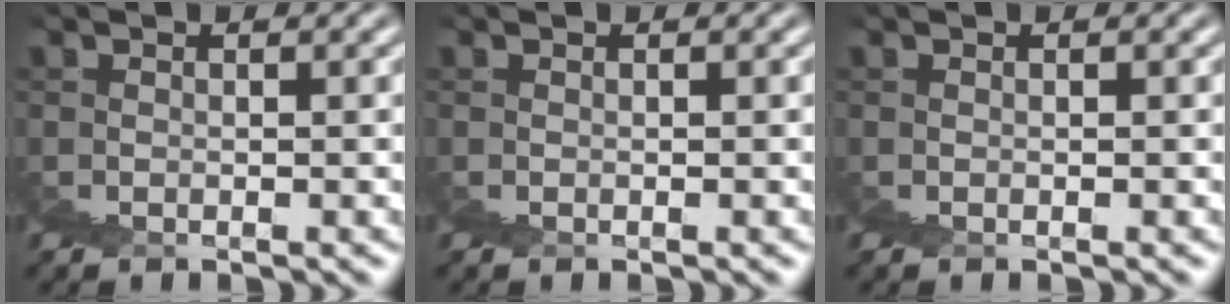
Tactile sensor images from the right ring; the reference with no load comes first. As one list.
[{"total": 0.0}, {"total": 0.0}]